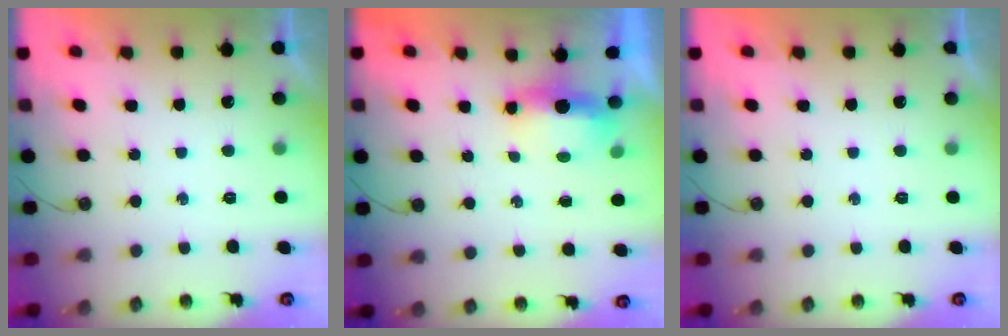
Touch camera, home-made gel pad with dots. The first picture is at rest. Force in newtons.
{"total": 5.2, "press": 5.0, "slide": 1.4}
{"total": 0.0}